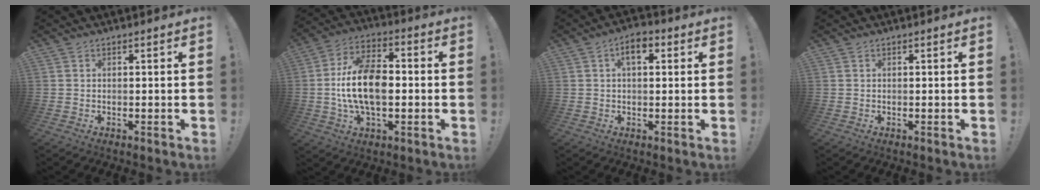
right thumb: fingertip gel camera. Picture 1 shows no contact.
{"total": 16.0, "force": [-1.6, 9.0, 13.1], "torque": [-0.247, 0.012, -0.029]}
{"total": 5.4, "force": [1.7, 2.9, 4.2], "torque": [-0.056, 0.001, 0.024]}
{"total": 0.0}